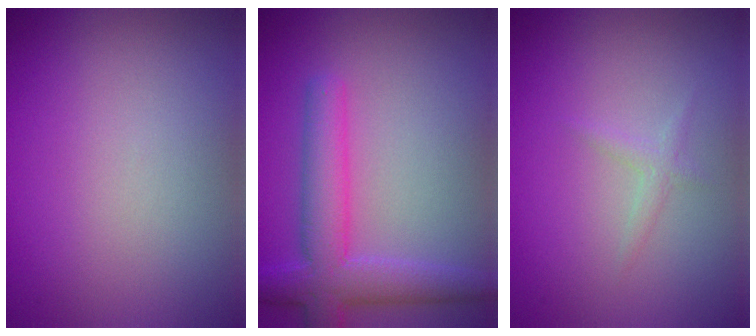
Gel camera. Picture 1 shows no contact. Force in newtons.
{"total": 5.4, "press": 5.4, "slide": 0.2}
{"total": 1.0, "press": 1.0, "slide": 0.1}